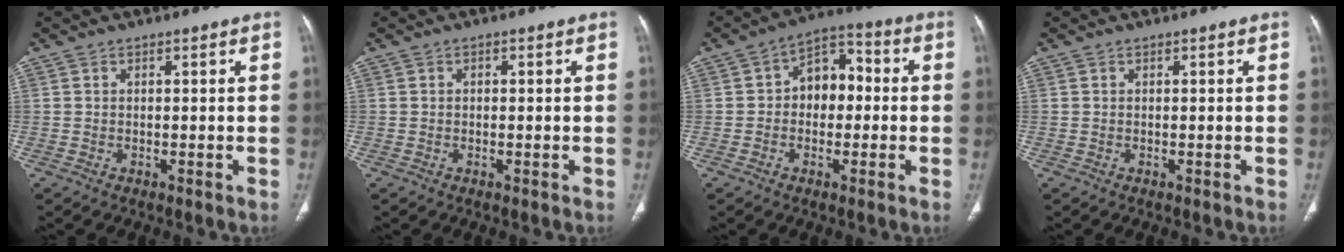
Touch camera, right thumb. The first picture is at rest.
{"total": 0.6, "force": [0.1, 0.5, 0.3], "torque": [0.000, 0.002, -0.002]}
{"total": 8.7, "force": [0.1, 6.1, 6.2], "torque": [-0.053, 0.033, -0.013]}
{"total": 0.0}